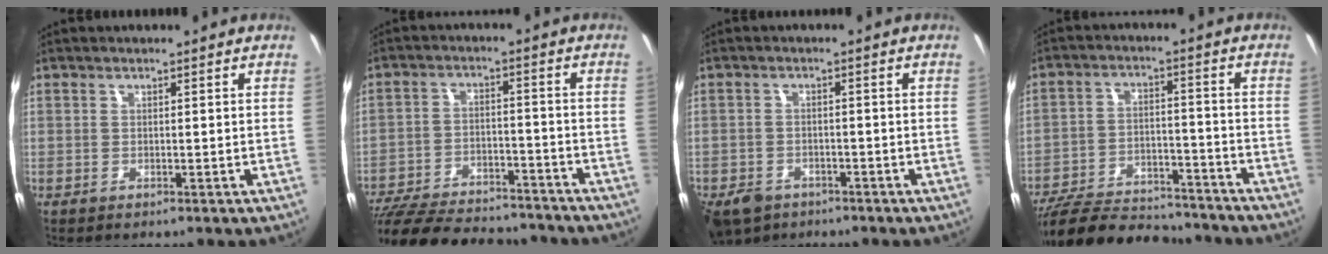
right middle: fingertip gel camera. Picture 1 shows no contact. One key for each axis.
{"total": 23.4, "fx": -20.1, "fy": 7.0, "fz": 9.7, "tx": -0.205, "ty": -0.020, "tz": -0.291}
{"total": 6.7, "fx": -4.5, "fy": 4.2, "fz": 2.6, "tx": -0.067, "ty": -0.006, "tz": -0.073}
{"total": 19.9, "fx": -17.3, "fy": 5.7, "fz": 7.8, "tx": -0.166, "ty": -0.014, "tz": -0.261}